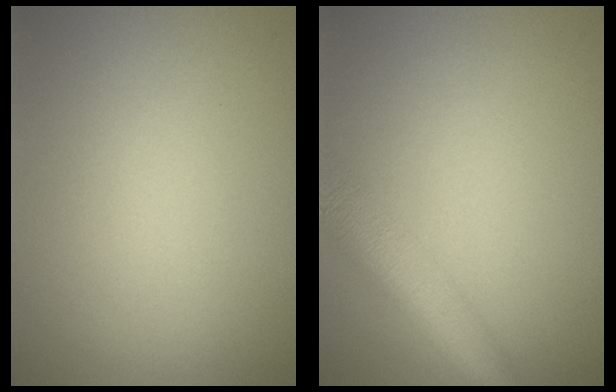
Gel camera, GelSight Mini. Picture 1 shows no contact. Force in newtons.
{"total": 6.2, "press": 6.2, "slide": 0.3}